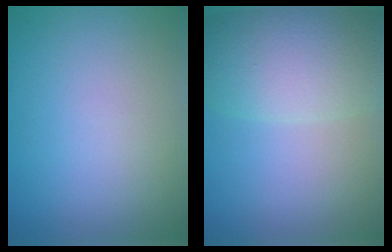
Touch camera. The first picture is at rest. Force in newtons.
{"total": 7.2, "press": 7.2, "slide": 0.4}